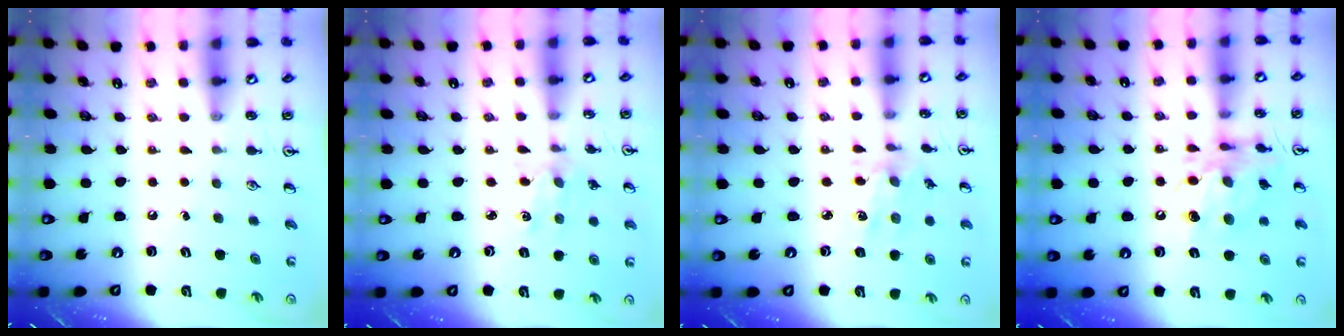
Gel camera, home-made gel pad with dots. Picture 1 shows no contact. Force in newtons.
{"total": 1.8, "press": 1.8, "slide": 0.2}
{"total": 3.9, "press": 3.7, "slide": 1.4}
{"total": 10.9, "press": 10.9, "slide": 1.1}